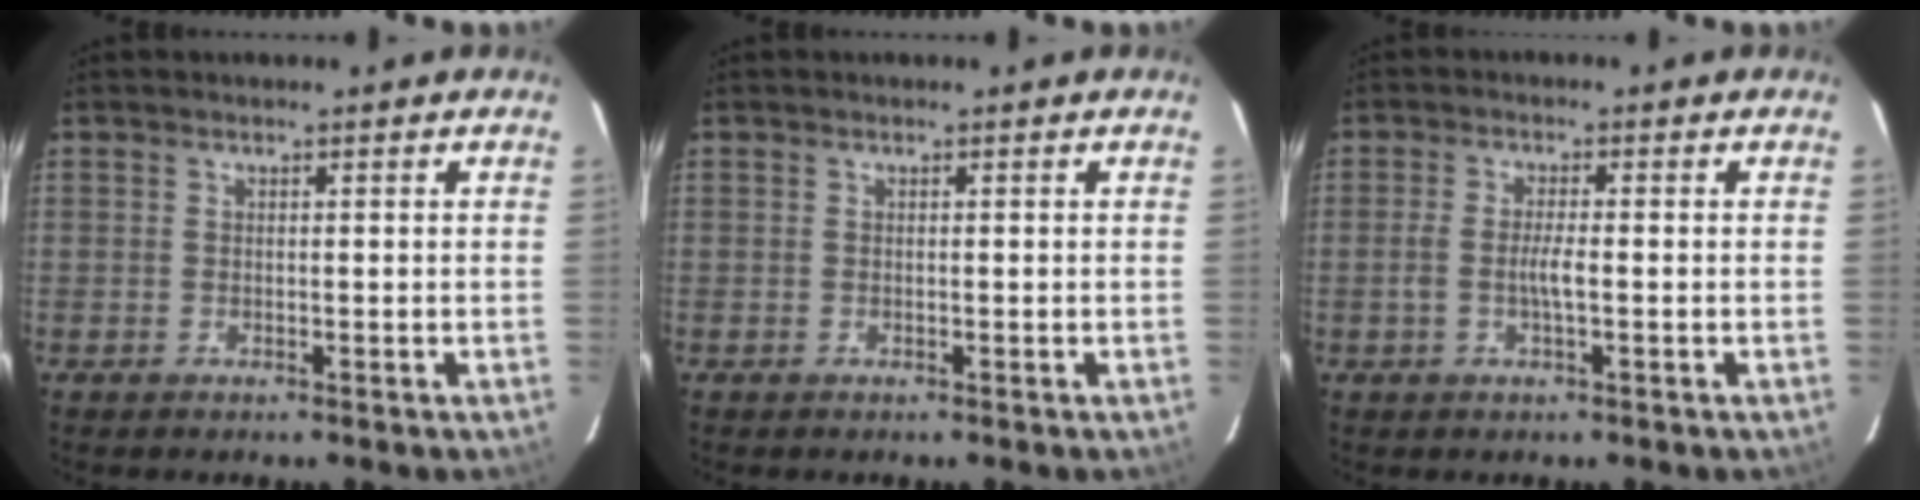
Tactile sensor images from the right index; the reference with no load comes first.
{"total": 0.0}
{"total": 3.2, "force": [-0.8, 0.4, 3.1], "torque": [-0.062, 0.001, -0.016]}